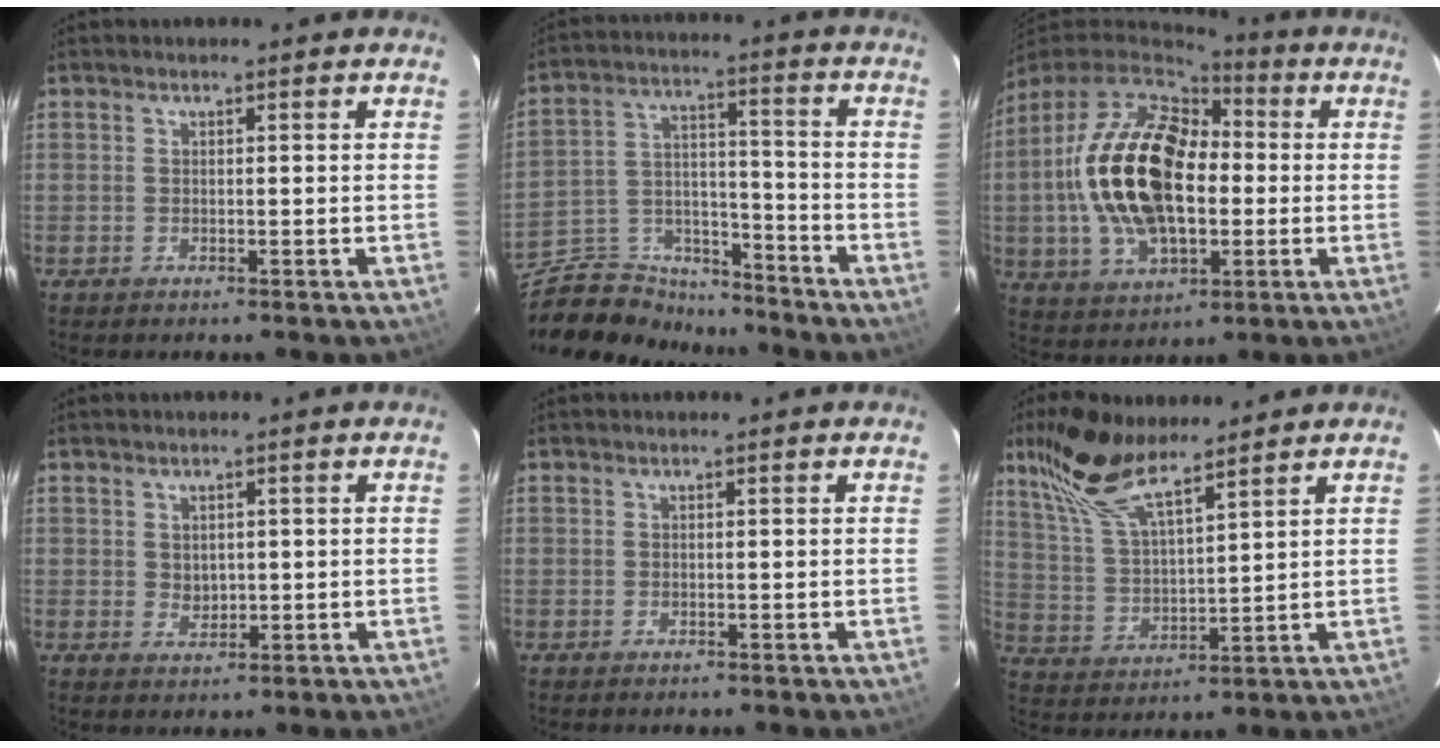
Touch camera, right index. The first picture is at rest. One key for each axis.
{"total": 15.6, "fx": -13.4, "fy": 6.7, "fz": 4.5, "tx": -0.106, "ty": 0.034, "tz": -0.215}
{"total": 23.4, "fx": -0.3, "fy": 13.6, "fz": 19.1, "tx": -0.402, "ty": 0.011, "tz": -0.002}
{"total": 2.6, "fx": 0.5, "fy": 2.1, "fz": 1.4, "tx": -0.021, "ty": 0.003, "tz": 0.014}
{"total": 0.0}
{"total": 13.5, "fx": 10.0, "fy": 3.9, "fz": 8.2, "tx": -0.164, "ty": 0.023, "tz": 0.202}